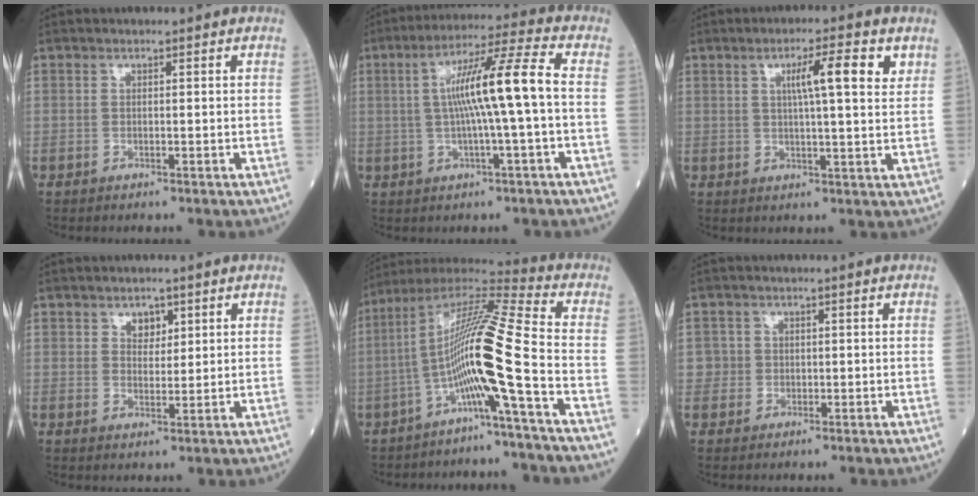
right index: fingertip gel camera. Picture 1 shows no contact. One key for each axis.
{"total": 10.9, "fx": 0.1, "fy": -0.7, "fz": 10.9, "tx": -0.192, "ty": 0.019, "tz": 0.000}
{"total": 7.0, "fx": 2.9, "fy": 0.5, "fz": 6.4, "tx": -0.100, "ty": 0.008, "tz": 0.041}
{"total": 2.6, "fx": 1.5, "fy": 1.7, "fz": 1.4, "tx": -0.017, "ty": 0.000, "tz": 0.025}
{"total": 13.9, "fx": -4.3, "fy": -1.4, "fz": 13.1, "tx": -0.247, "ty": 0.017, "tz": -0.091}
{"total": 1.7, "fx": -0.1, "fy": 1.7, "fz": -0.2, "tx": 0.017, "ty": 0.007, "tz": -0.006}